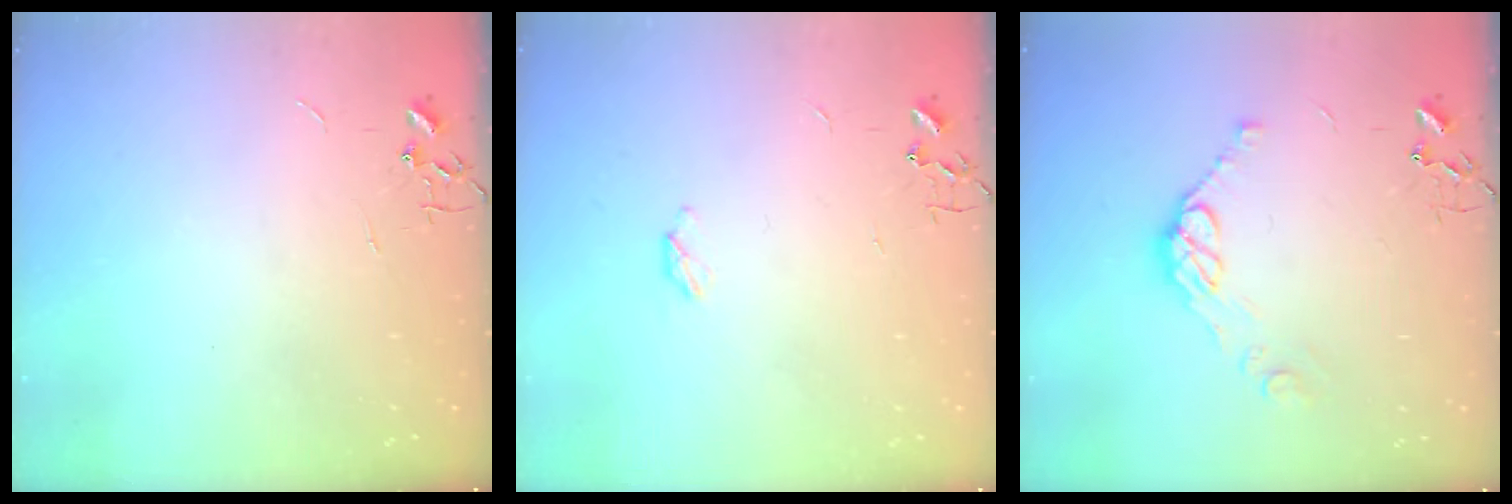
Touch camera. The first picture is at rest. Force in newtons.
{"total": 2.9, "press": 2.9, "slide": 0.5}
{"total": 9.1, "press": 9.1, "slide": 0.7}